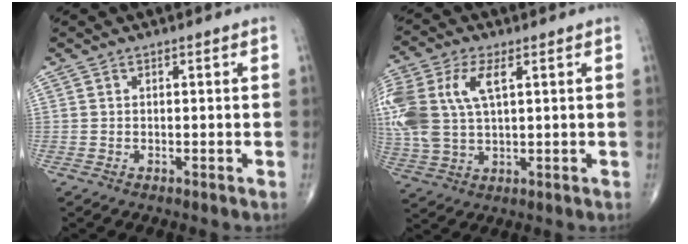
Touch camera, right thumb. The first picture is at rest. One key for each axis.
{"total": 17.0, "fx": 4.5, "fy": 9.5, "fz": 13.4, "tx": -0.339, "ty": 0.011, "tz": 0.088}